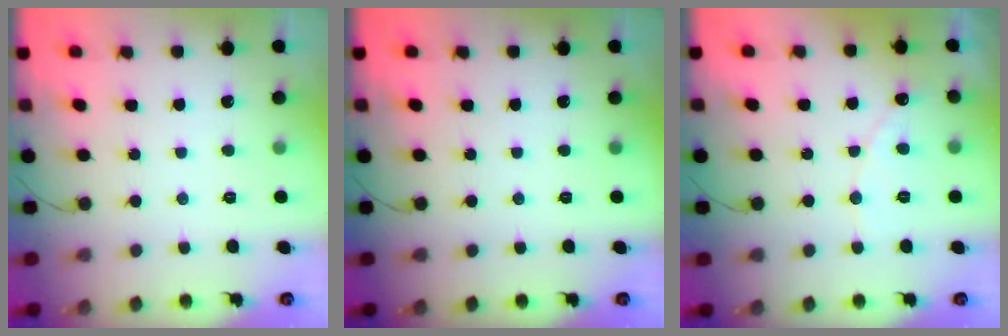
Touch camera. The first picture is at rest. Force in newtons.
{"total": 0.0}
{"total": 5.8, "press": 5.8, "slide": 0.2}